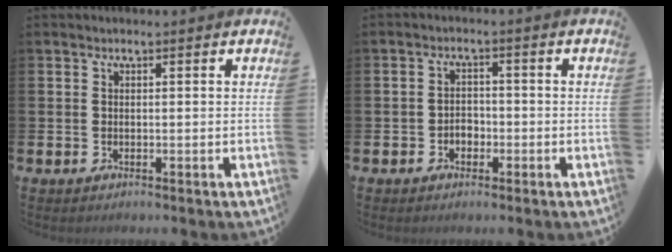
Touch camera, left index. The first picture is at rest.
{"total": 2.1, "force": [-1.1, 1.6, 0.7], "torque": [-0.016, 0.004, -0.026]}